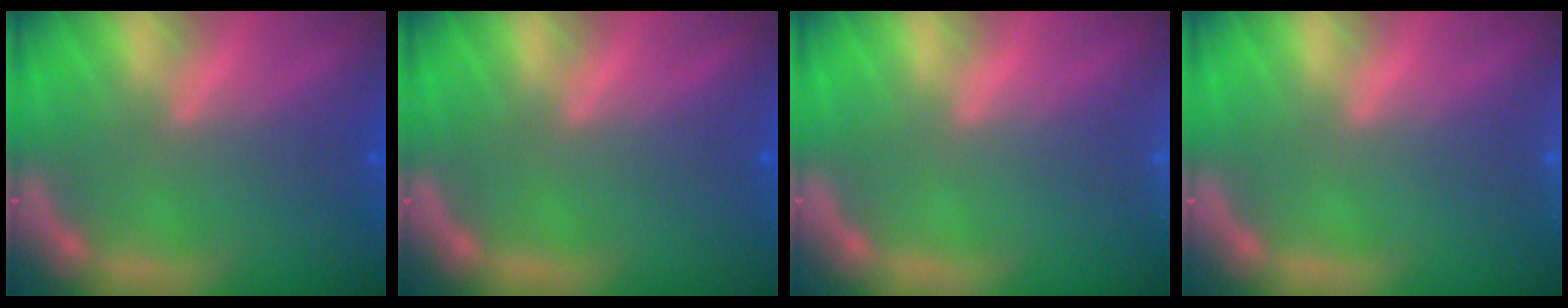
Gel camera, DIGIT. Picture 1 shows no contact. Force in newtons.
{"total": 0.0}
{"total": 1.4}
{"total": 1.4}